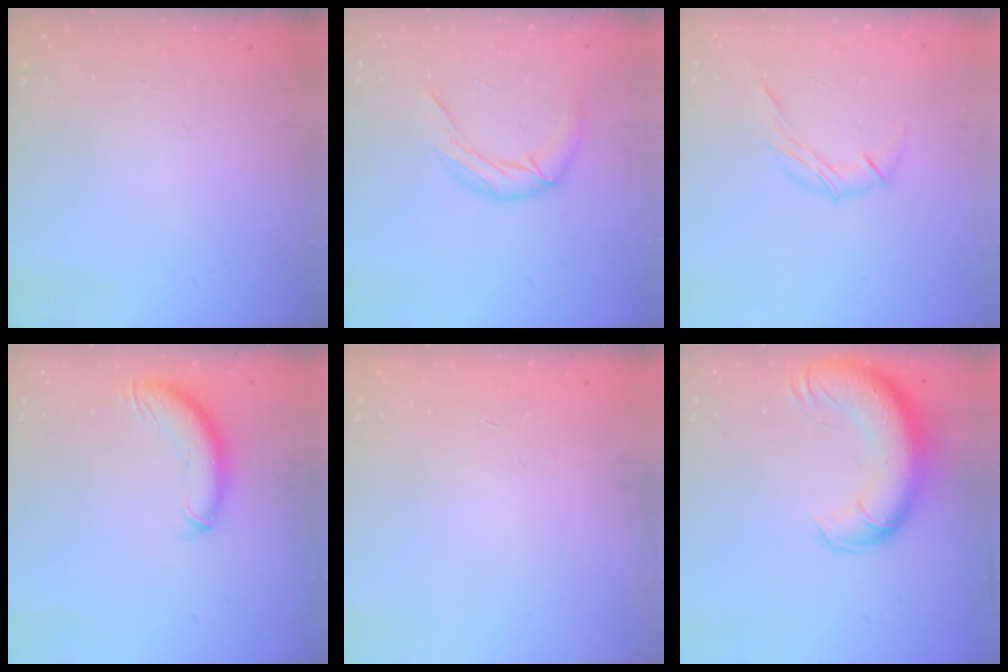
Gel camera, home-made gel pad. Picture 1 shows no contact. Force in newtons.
{"total": 10.6, "press": 10.5, "slide": 1.3}
{"total": 6.8, "press": 6.7, "slide": 1.0}
{"total": 10.5, "press": 10.3, "slide": 2.0}
{"total": 0.0}
{"total": 20.1, "press": 19.5, "slide": 4.6}